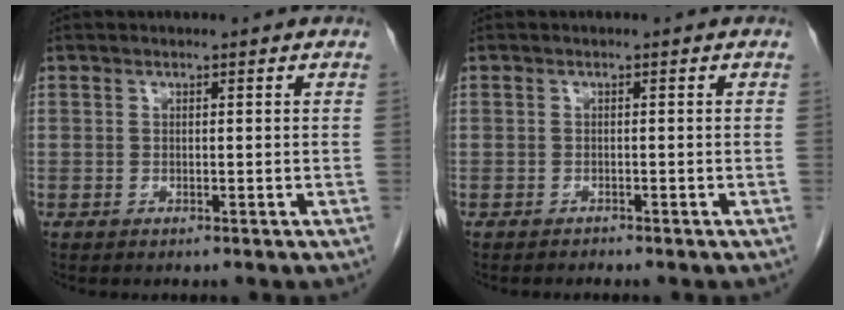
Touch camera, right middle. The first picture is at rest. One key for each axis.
{"total": 0.5, "fx": -0.5, "fy": 0.0, "fz": -0.1, "tx": -0.012, "ty": -0.005, "tz": -0.010}